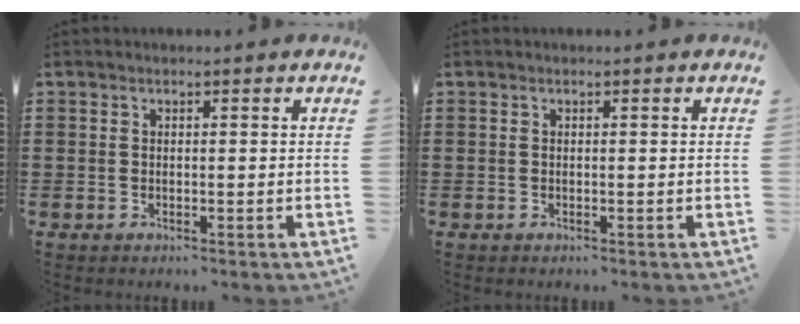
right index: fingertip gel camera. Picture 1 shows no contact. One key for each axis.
{"total": 0.0}